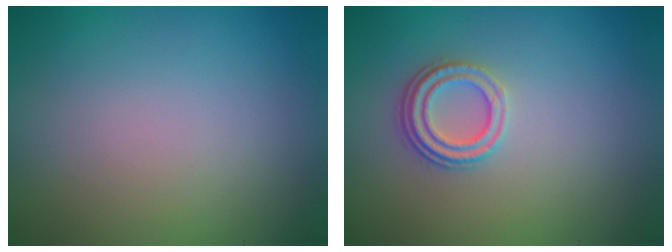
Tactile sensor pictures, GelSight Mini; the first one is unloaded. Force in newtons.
{"total": 2.4, "press": 2.0, "slide": 1.3}